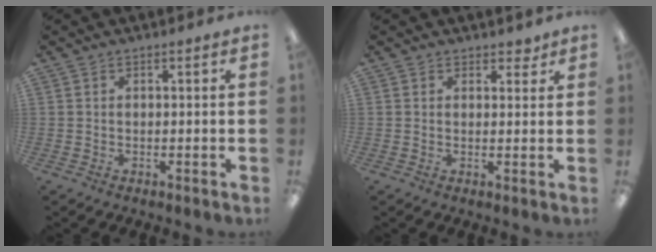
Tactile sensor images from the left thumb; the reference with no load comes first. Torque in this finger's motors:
{"motor_torque": [-0.47, -0.30, -0.42, 0.10, -0.05]}